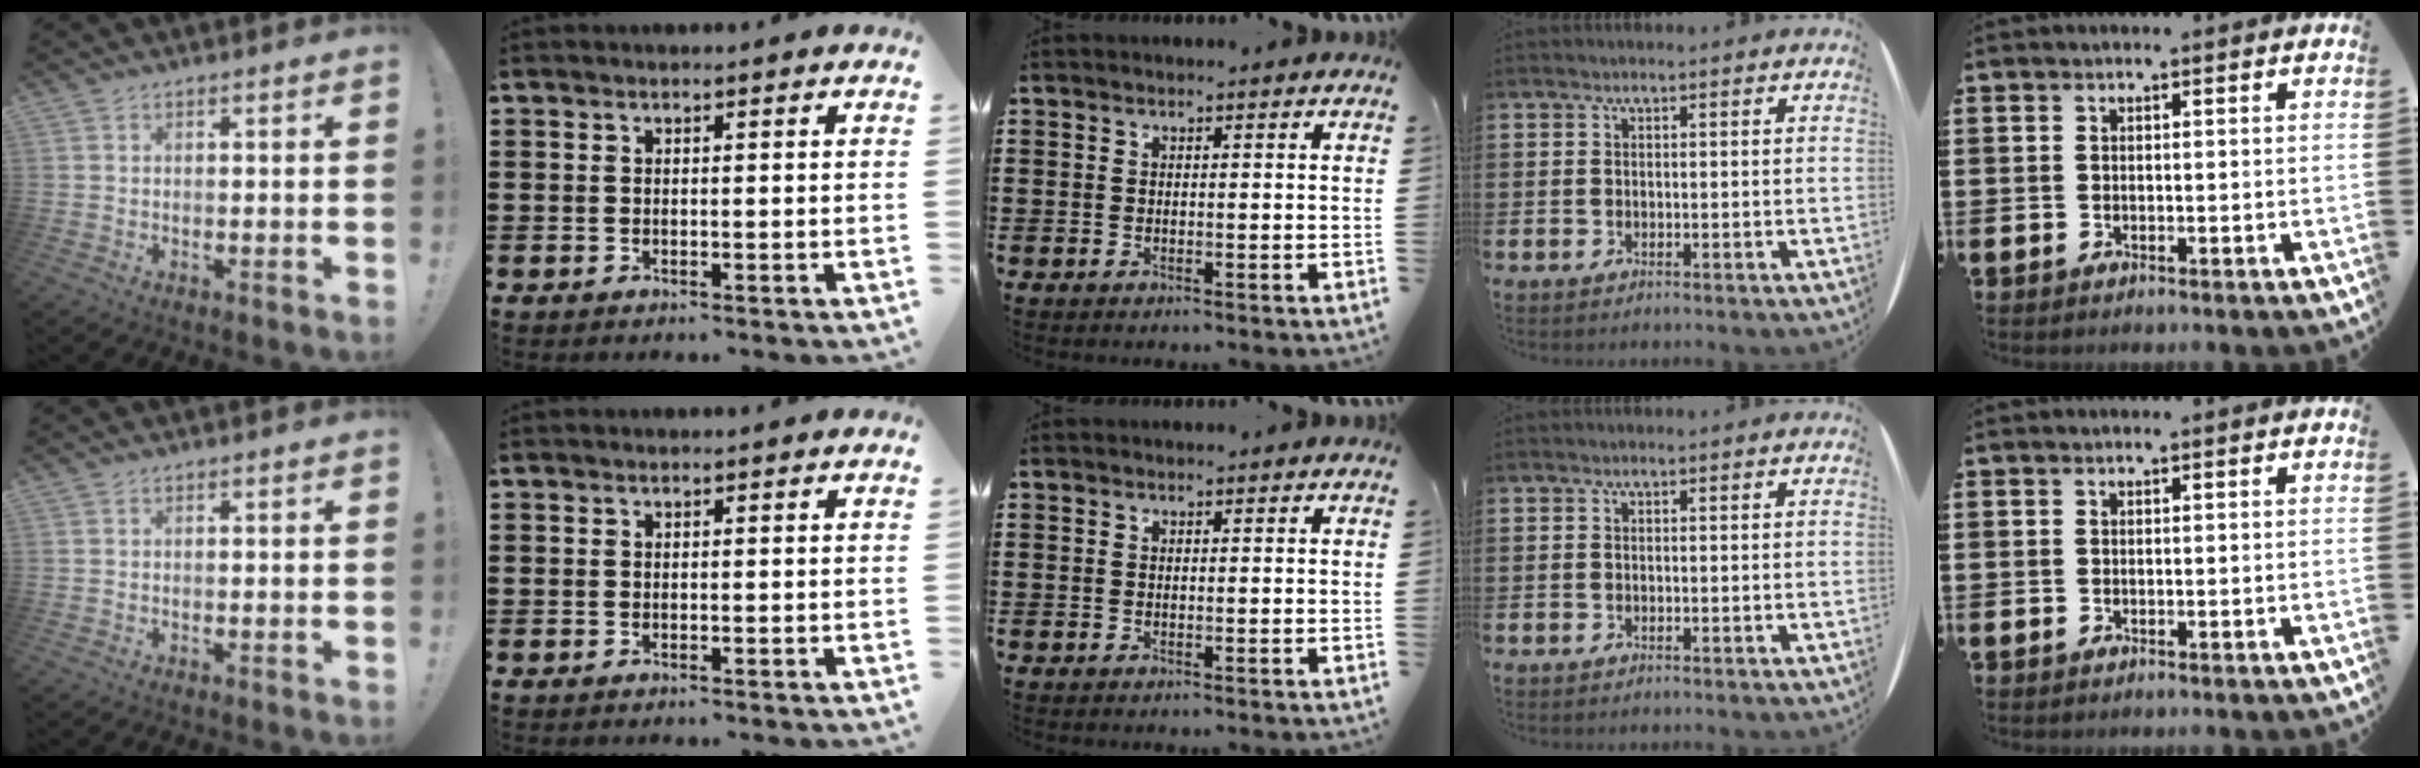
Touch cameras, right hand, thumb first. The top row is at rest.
{}